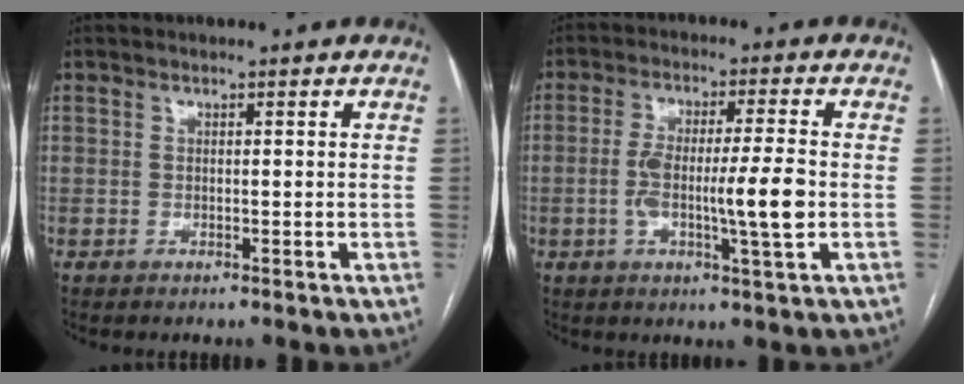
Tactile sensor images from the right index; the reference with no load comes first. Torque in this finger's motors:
{"motor_torque": [0.93, 0.13, 0.53, 0.13]}